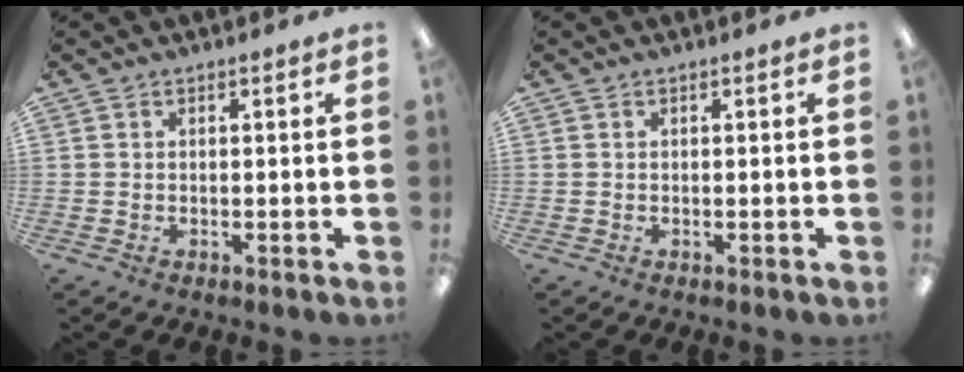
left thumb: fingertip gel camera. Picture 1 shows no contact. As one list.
[{"total": 0.0}]